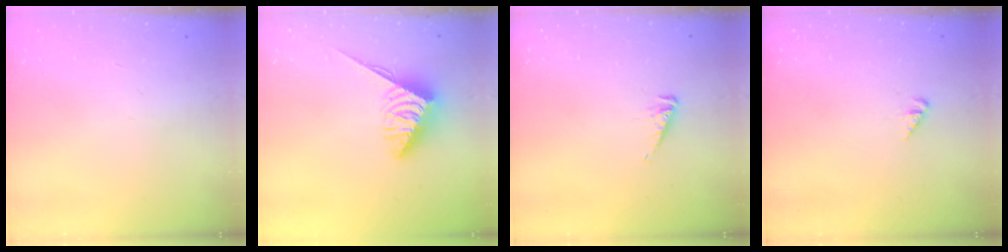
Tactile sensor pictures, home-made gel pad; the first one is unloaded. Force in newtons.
{"total": 5.9, "press": 5.9, "slide": 0.1}
{"total": 4.4, "press": 4.4, "slide": 0.6}
{"total": 1.8, "press": 1.8, "slide": 0.3}